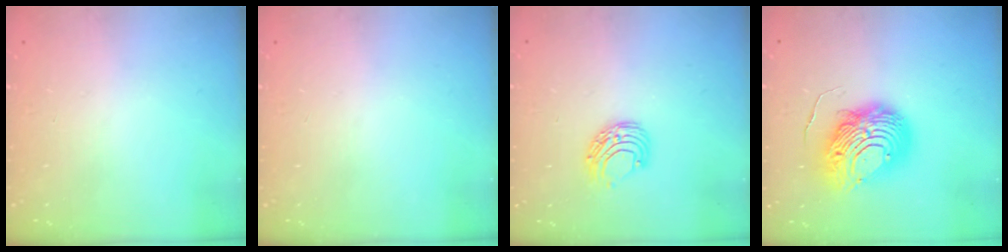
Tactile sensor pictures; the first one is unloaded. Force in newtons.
{"total": 0.0}
{"total": 6.8, "press": 6.7, "slide": 0.6}
{"total": 12.2, "press": 12.2, "slide": 1.2}